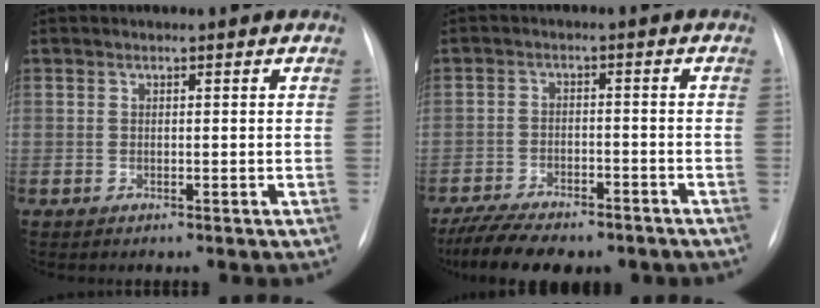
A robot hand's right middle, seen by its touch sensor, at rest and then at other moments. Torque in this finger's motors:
{"motor_torque": [1.10, -1.04, 0.22, 0.08]}